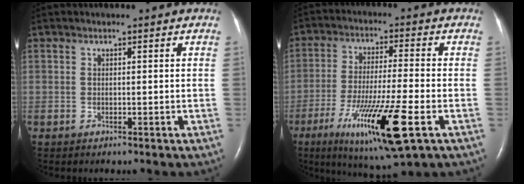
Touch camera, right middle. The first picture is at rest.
{"total": 15.0, "force": [-6.4, 0.8, 13.5], "torque": [-0.253, -0.037, -0.104]}